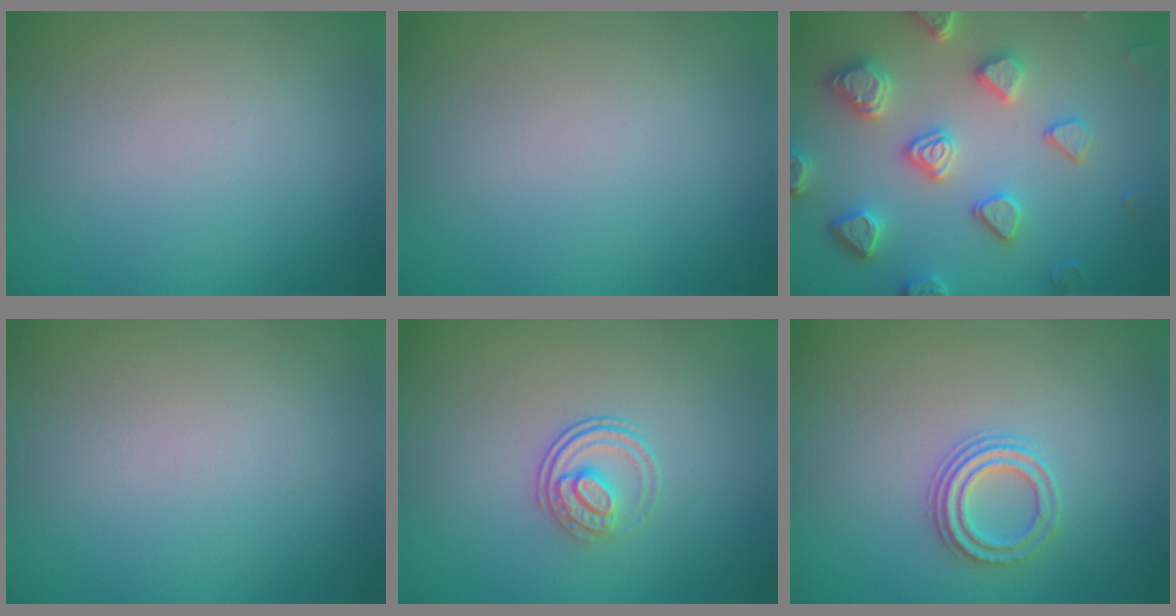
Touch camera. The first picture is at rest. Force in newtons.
{"total": 0.0}
{"total": 5.4, "press": 4.9, "slide": 2.3}
{"total": 0.0}
{"total": 2.3, "press": 1.7, "slide": 1.5}
{"total": 2.3, "press": 2.2, "slide": 0.8}